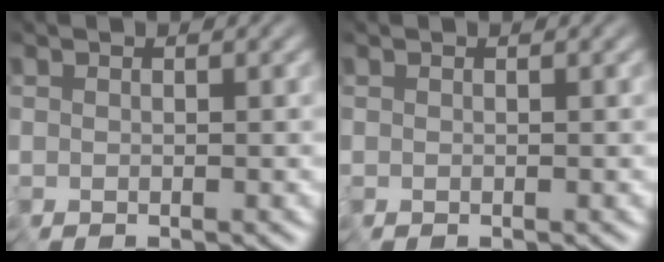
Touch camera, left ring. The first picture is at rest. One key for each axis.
{"total": 0.0}